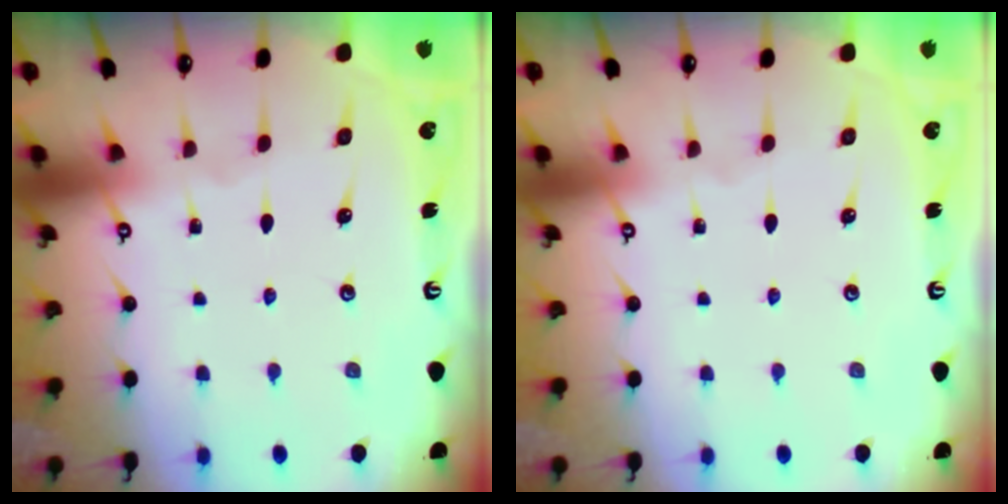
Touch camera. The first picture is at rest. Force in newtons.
{"total": 0.0}